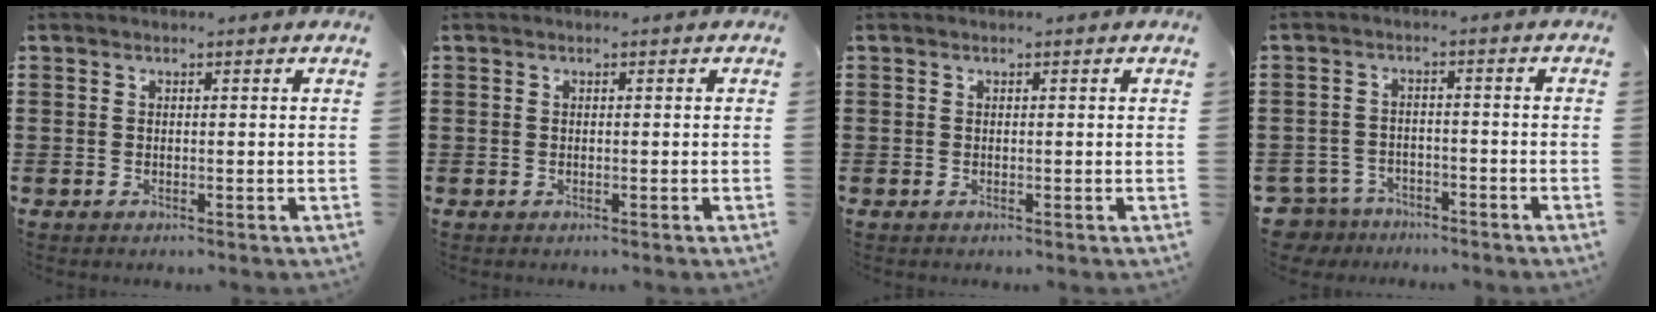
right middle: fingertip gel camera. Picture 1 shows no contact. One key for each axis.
{"total": 0.0}
{"total": 0.0}
{"total": 4.0, "fx": -3.8, "fy": 1.1, "fz": 0.2, "tx": -0.033, "ty": -0.007, "tz": -0.087}